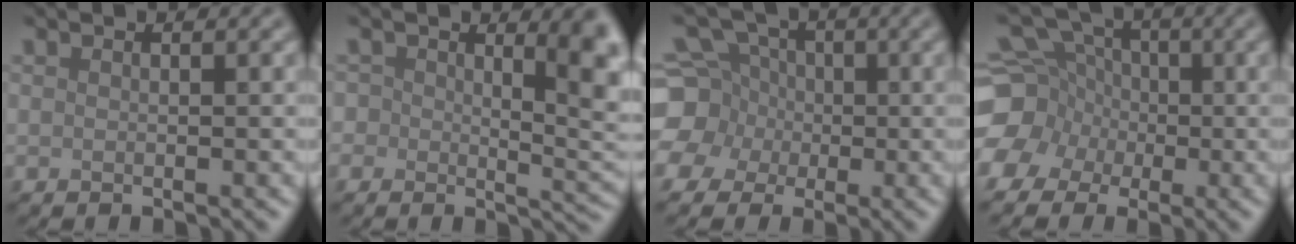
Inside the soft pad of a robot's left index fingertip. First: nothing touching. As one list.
[{"total": 5.1, "force": [1.0, 2.4, 4.4], "torque": [-0.058, -0.010, 0.014]}, {"total": 9.1, "force": [-0.7, 8.3, 3.6], "torque": [-0.107, 0.019, -0.050]}, {"total": 11.4, "force": [-2.4, 10.1, 4.7], "torque": [-0.131, 0.007, -0.068]}]